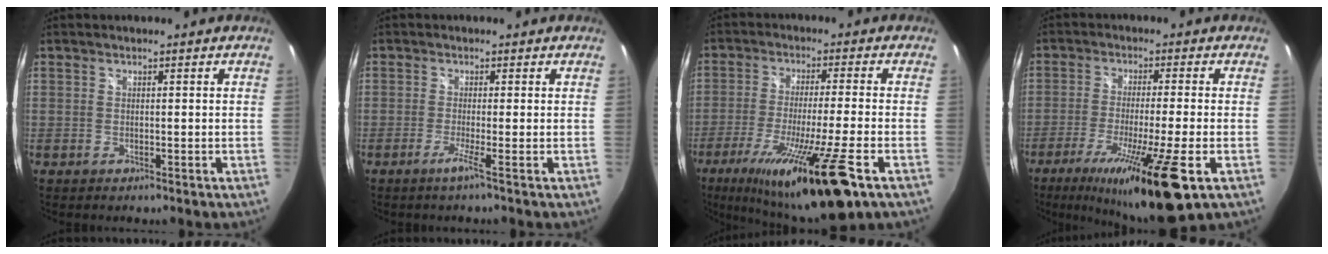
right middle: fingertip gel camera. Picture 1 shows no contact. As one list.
[{"total": 2.1, "force": [-1.1, -1.0, 1.5], "torque": [-0.034, -0.008, -0.030]}, {"total": 18.6, "force": [-10.2, 0.5, 15.5], "torque": [-0.291, -0.061, -0.169]}, {"total": 16.0, "force": [-8.0, 0.7, 13.9], "torque": [-0.262, -0.049, -0.133]}]